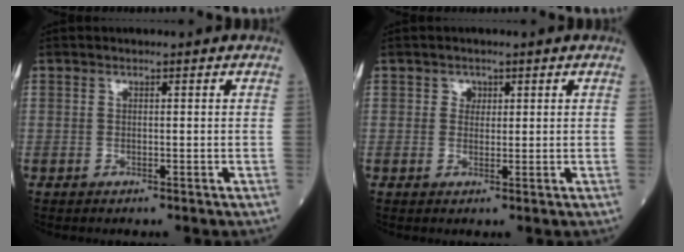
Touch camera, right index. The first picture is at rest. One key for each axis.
{"total": 1.4, "fx": 0.6, "fy": 1.2, "fz": 0.4, "tx": 0.002, "ty": -0.001, "tz": 0.006}